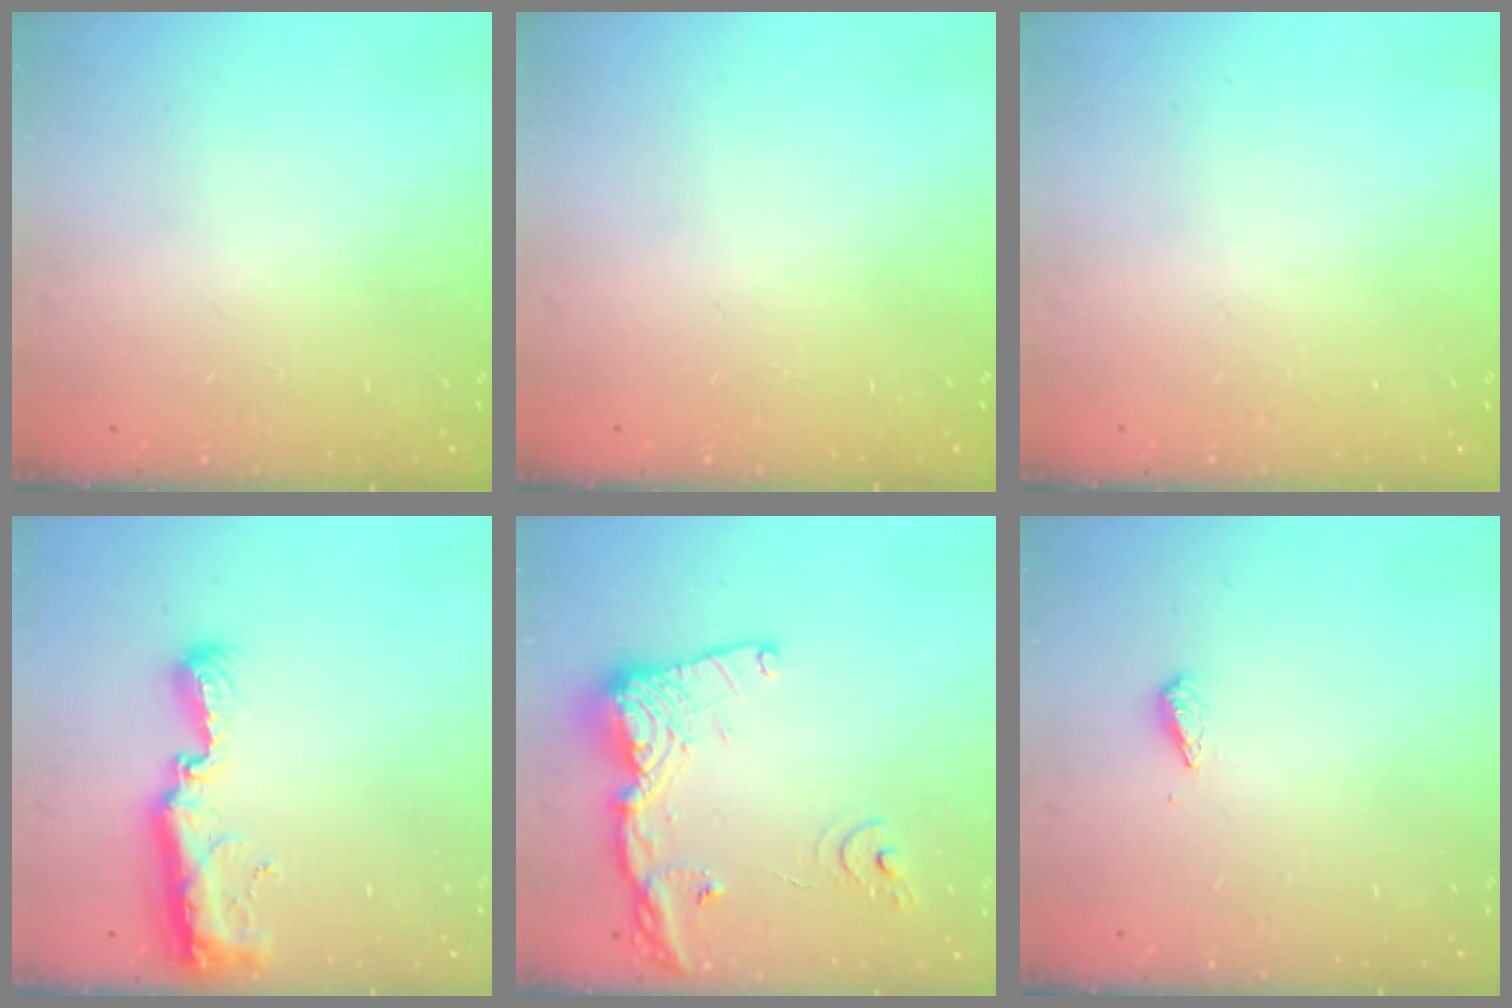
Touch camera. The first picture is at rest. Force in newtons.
{"total": 0.0}
{"total": 0.0}
{"total": 12.8, "press": 11.4, "slide": 5.9}
{"total": 16.7, "press": 16.6, "slide": 1.9}
{"total": 2.9, "press": 2.9, "slide": 0.4}